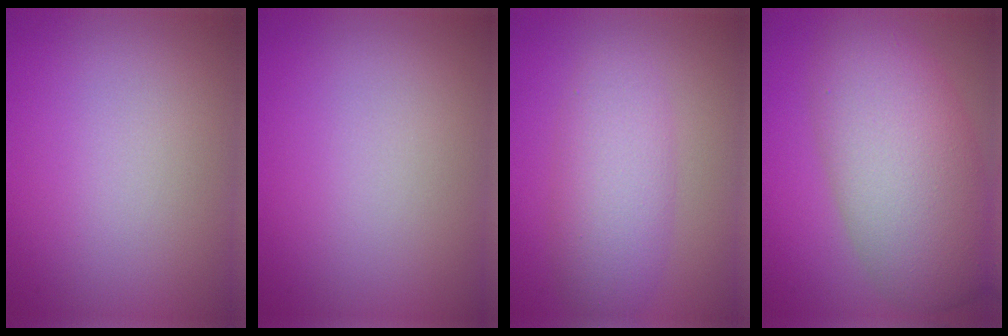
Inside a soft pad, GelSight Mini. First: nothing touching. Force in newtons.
{"total": 0.0}
{"total": 4.4, "press": 4.4, "slide": 0.1}
{"total": 9.6, "press": 9.6, "slide": 0.3}